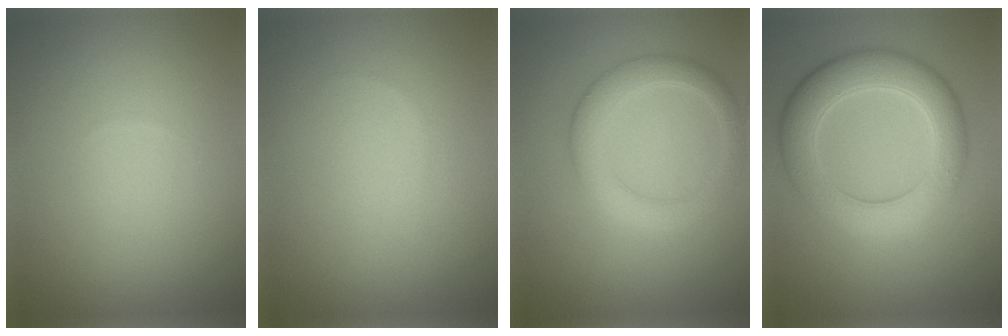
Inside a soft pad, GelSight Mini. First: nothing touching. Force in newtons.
{"total": 0.0}
{"total": 3.6, "press": 3.6, "slide": 0.1}
{"total": 6.7, "press": 6.7, "slide": 0.4}